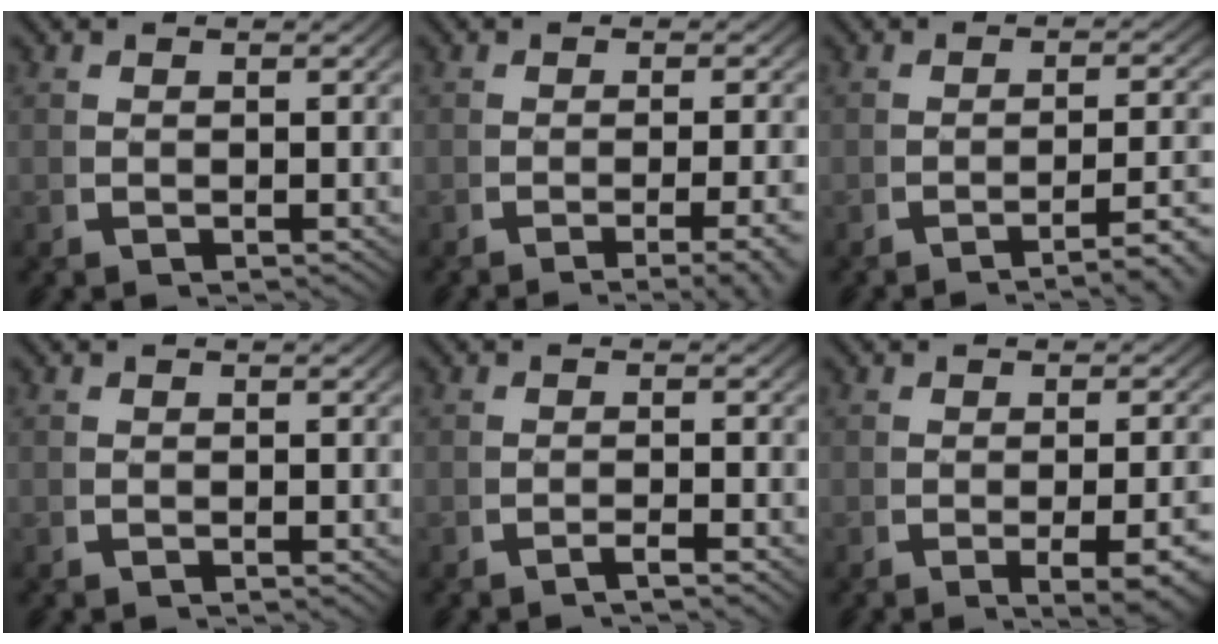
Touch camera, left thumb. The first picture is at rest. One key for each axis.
{"total": 4.8, "fx": -3.1, "fy": 1.0, "fz": 3.5, "tx": -0.053, "ty": -0.006, "tz": -0.047}
{"total": 4.8, "fx": -3.3, "fy": 0.7, "fz": 3.4, "tx": -0.045, "ty": 0.002, "tz": -0.052}
{"total": 0.0}
{"total": 1.3, "fx": -1.0, "fy": -0.3, "fz": 0.8, "tx": -0.014, "ty": 0.007, "tz": -0.026}
{"total": 4.7, "fx": -1.7, "fy": 1.2, "fz": 4.2, "tx": -0.061, "ty": -0.002, "tz": -0.025}